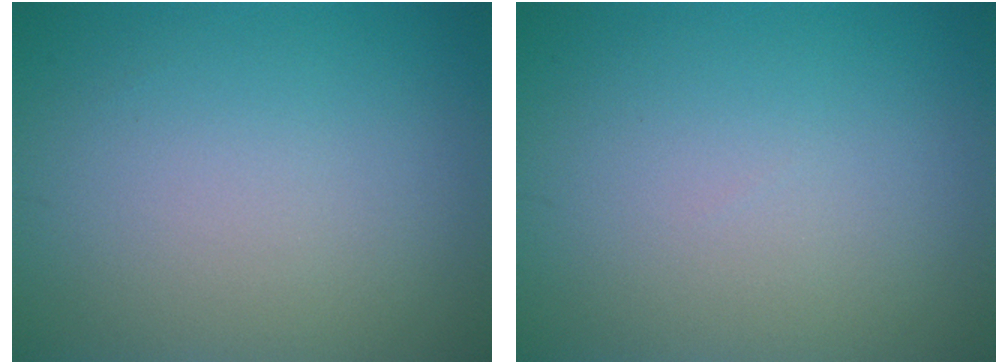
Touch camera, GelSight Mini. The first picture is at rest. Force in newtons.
{"total": 0.0}